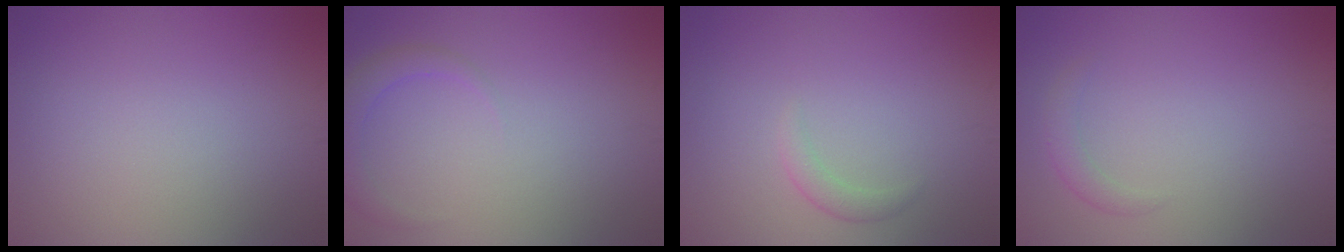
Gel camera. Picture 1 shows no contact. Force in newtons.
{"total": 2.1, "press": 2.1, "slide": 0.2}
{"total": 1.2, "press": 1.2, "slide": 0.1}
{"total": 1.3, "press": 1.3, "slide": 0.1}